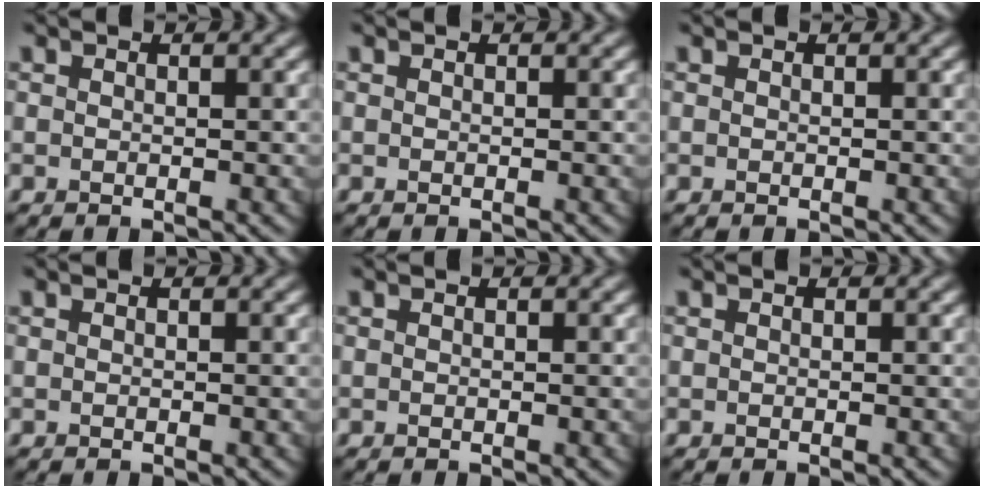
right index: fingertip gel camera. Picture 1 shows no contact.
{"total": 0.0}
{"total": 0.0}
{"total": 0.0}
{"total": 0.0}
{"total": 0.0}